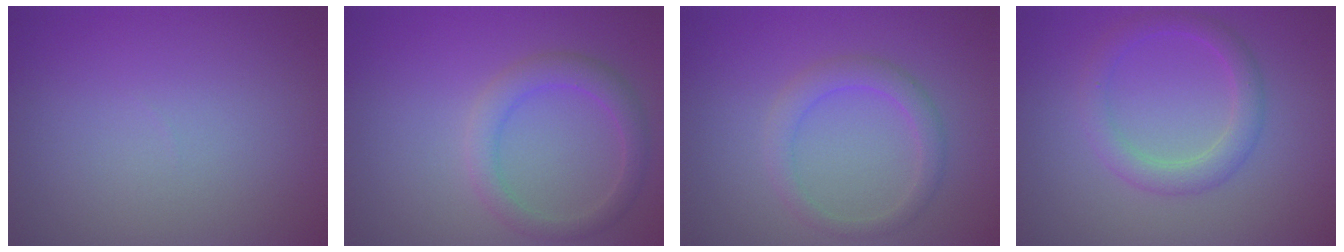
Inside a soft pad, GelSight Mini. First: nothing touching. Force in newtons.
{"total": 2.9, "press": 2.9, "slide": 0.1}
{"total": 2.4, "press": 2.4, "slide": 0.2}
{"total": 2.8, "press": 2.8, "slide": 0.0}